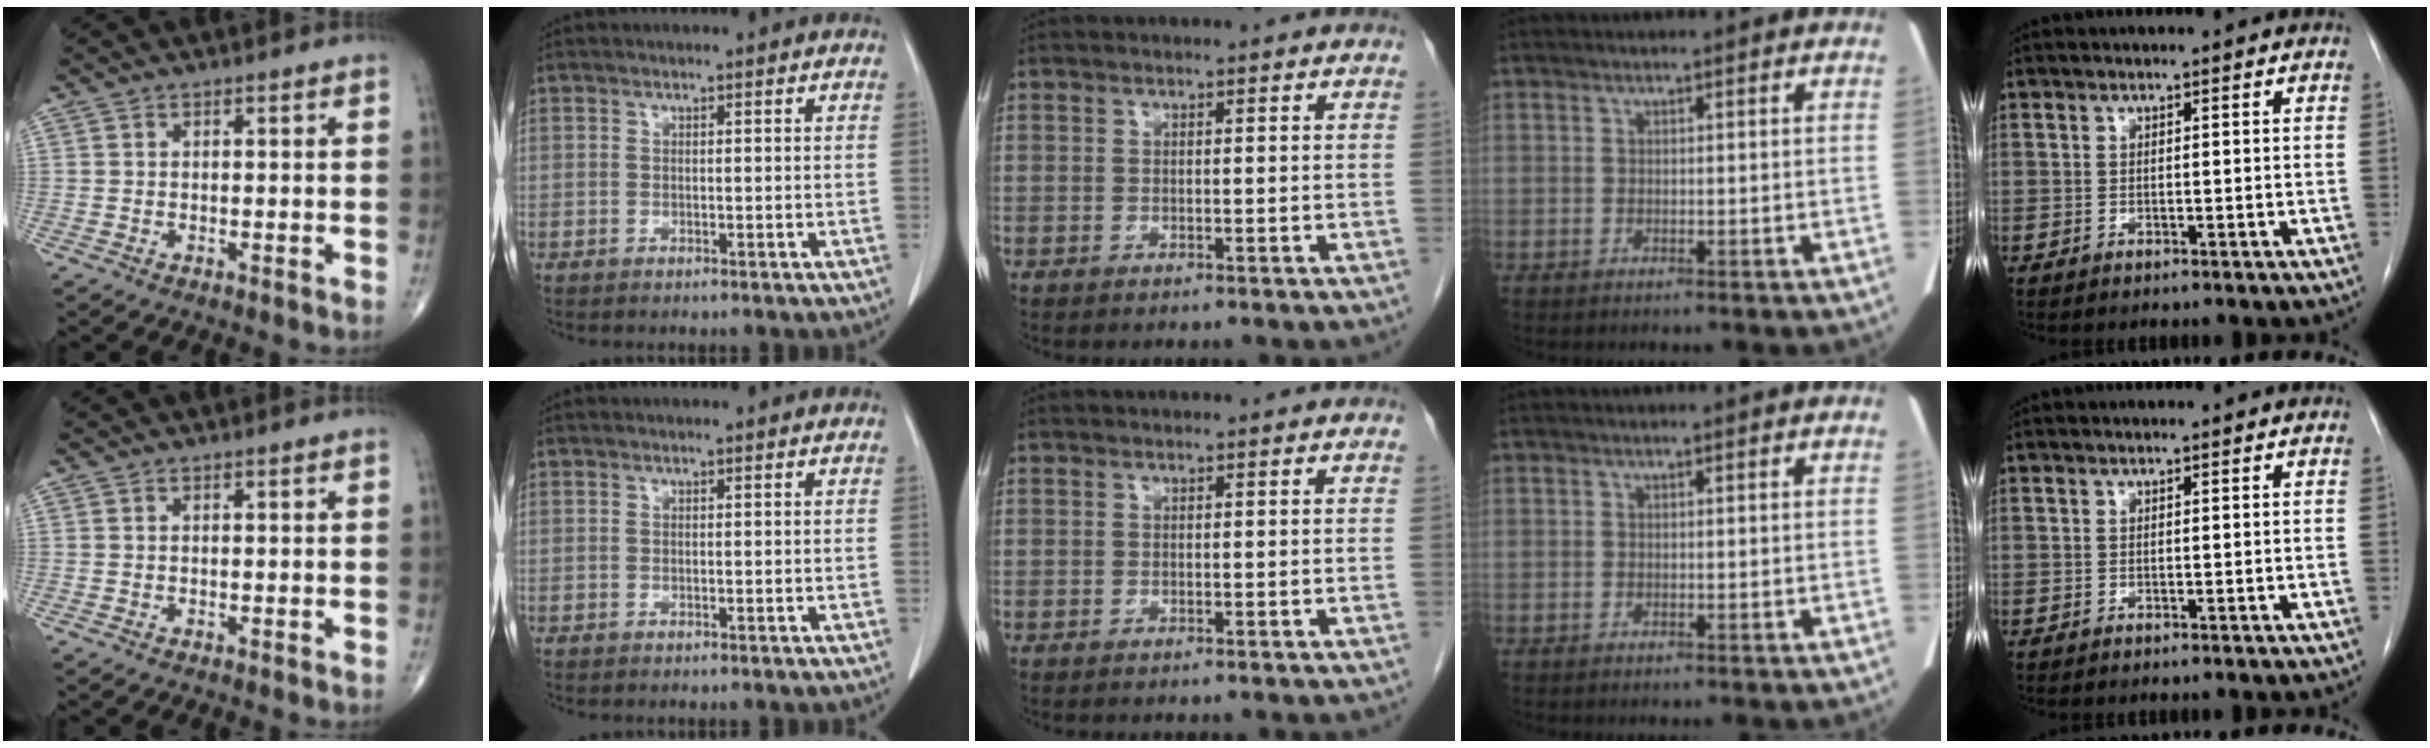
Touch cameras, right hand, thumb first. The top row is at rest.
{}